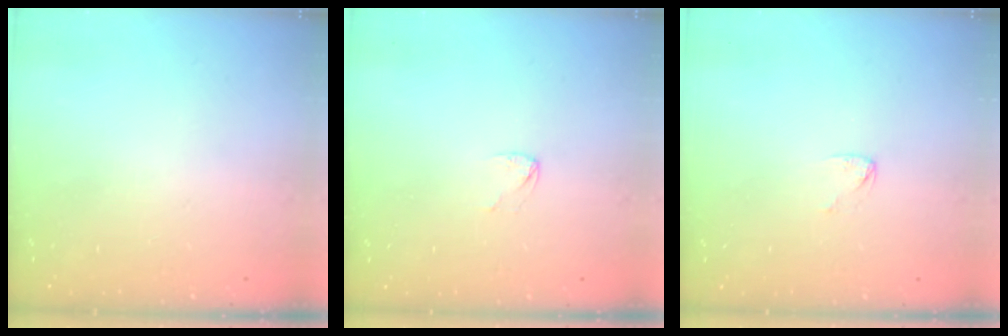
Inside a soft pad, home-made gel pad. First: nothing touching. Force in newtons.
{"total": 2.8, "press": 2.8, "slide": 0.2}
{"total": 3.5, "press": 3.5, "slide": 0.2}